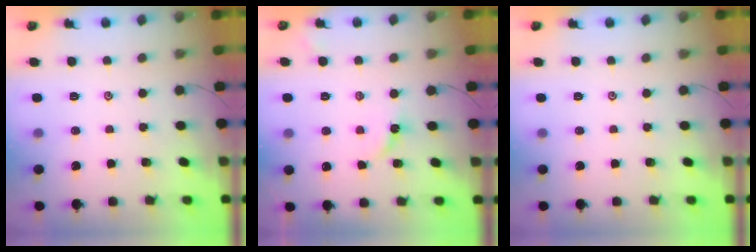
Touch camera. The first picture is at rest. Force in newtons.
{"total": 3.5, "press": 3.5, "slide": 0.3}
{"total": 0.0}